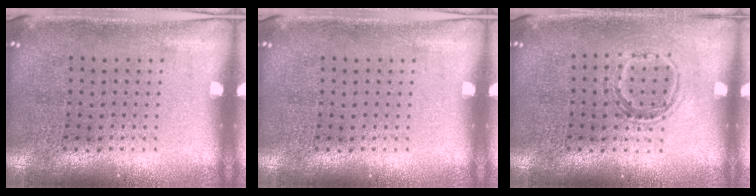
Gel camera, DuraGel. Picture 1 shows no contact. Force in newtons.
{"total": 0.0}
{"total": 1.2, "press": 1.1, "slide": 0.6}